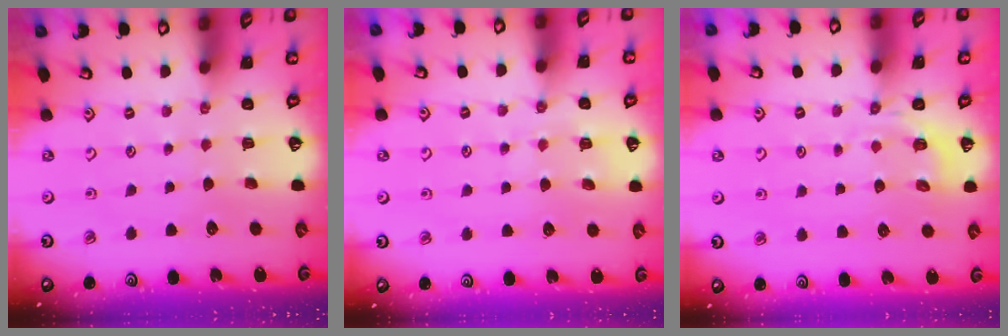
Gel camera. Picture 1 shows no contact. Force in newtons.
{"total": 4.9, "press": 4.8, "slide": 0.6}
{"total": 2.9, "press": 2.2, "slide": 1.8}